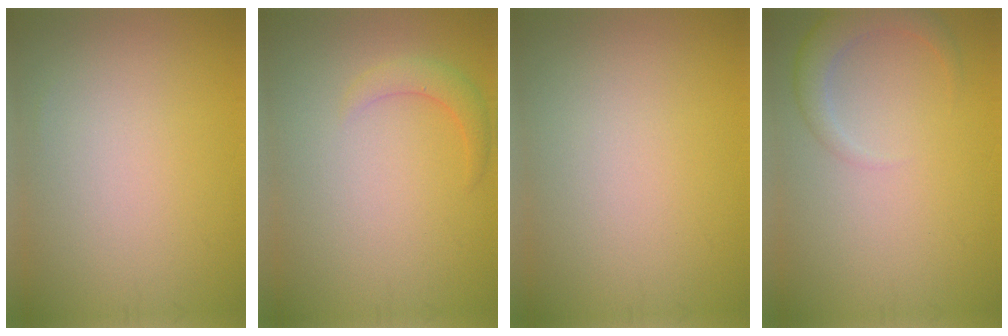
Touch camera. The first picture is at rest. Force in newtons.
{"total": 2.0, "press": 2.0, "slide": 0.2}
{"total": 0.0}
{"total": 2.8, "press": 2.8, "slide": 0.3}